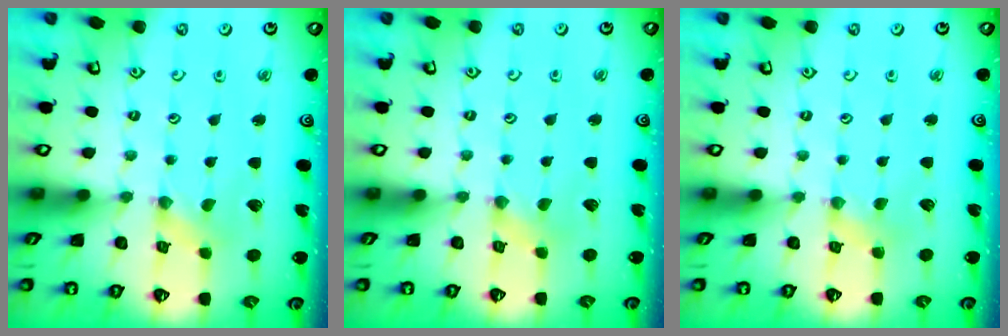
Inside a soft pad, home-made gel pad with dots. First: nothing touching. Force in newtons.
{"total": 0.6, "press": 0.6, "slide": 0.2}
{"total": 2.0, "press": 1.9, "slide": 0.3}